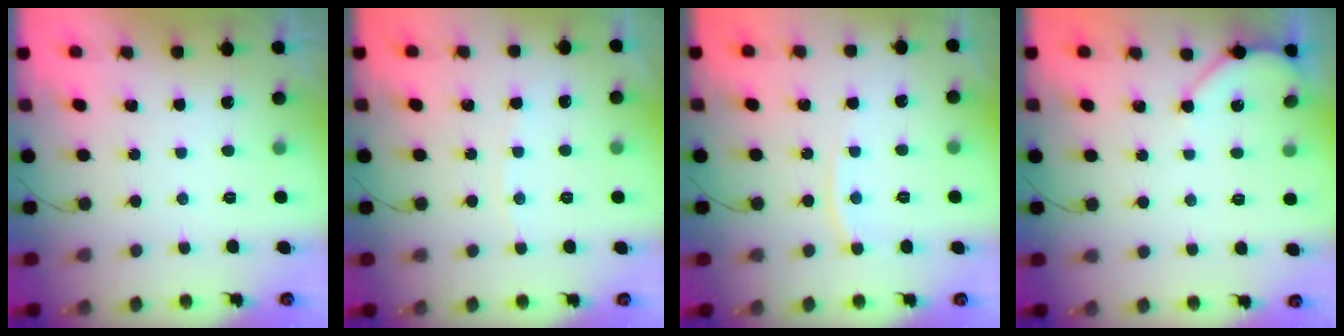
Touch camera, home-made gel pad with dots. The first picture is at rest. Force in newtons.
{"total": 3.1, "press": 3.1, "slide": 0.6}
{"total": 5.3, "press": 5.2, "slide": 0.6}
{"total": 3.3, "press": 3.2, "slide": 0.4}